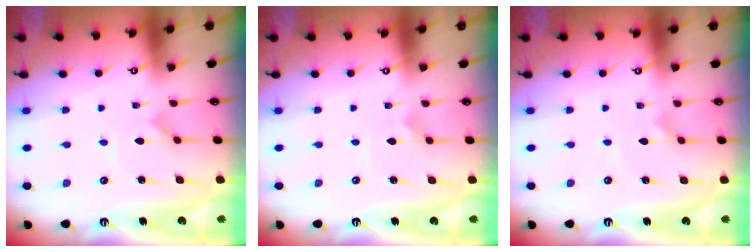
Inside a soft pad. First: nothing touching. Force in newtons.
{"total": 2.6, "press": 2.6, "slide": 0.1}
{"total": 3.0, "press": 3.0, "slide": 0.2}